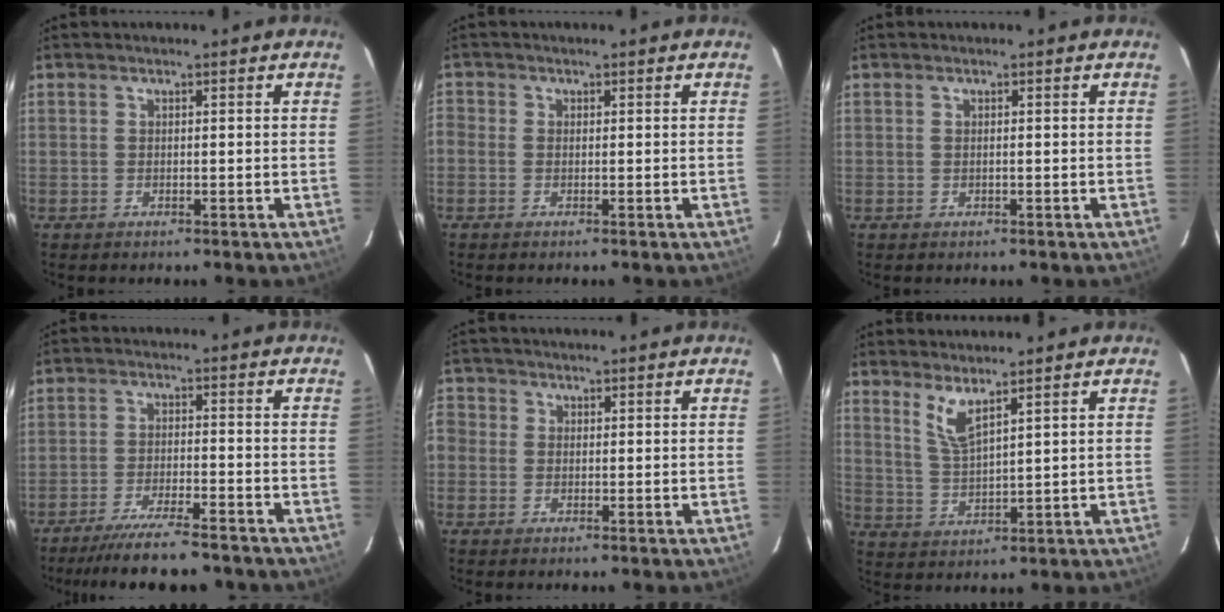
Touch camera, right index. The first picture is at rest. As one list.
[{"total": 1.1, "force": [-0.4, 0.7, 0.7], "torque": [-0.021, 0.001, -0.015]}, {"total": 0.0}, {"total": 11.9, "force": [-10.4, 1.6, 5.5], "torque": [-0.122, -0.021, -0.165]}, {"total": 3.6, "force": [-0.7, 3.4, 1.0], "torque": [-0.022, 0.004, -0.024]}, {"total": 4.9, "force": [3.5, 0.6, 3.3], "torque": [-0.070, -0.007, 0.074]}]